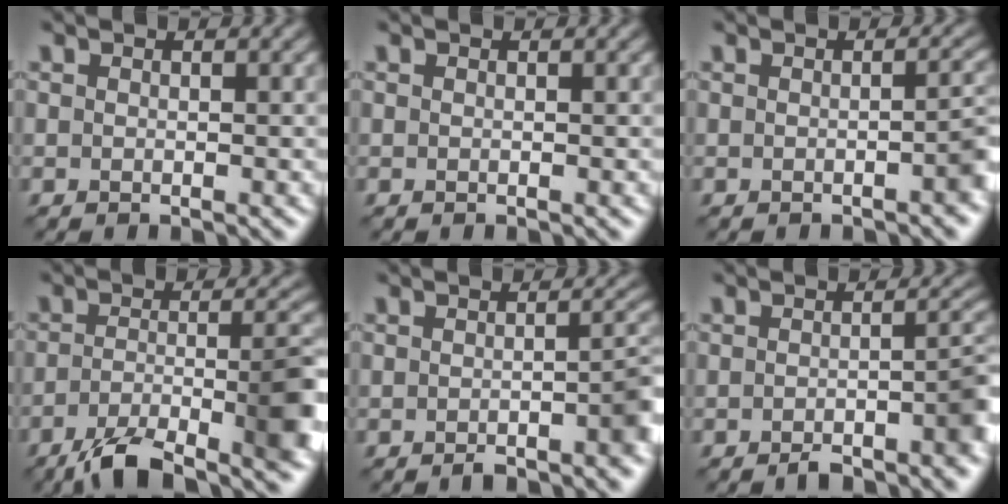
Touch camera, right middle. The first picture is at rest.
{"total": 0.0}
{"total": 2.0, "force": [-0.7, 0.5, 1.8], "torque": [-0.019, 0.008, -0.012]}
{"total": 9.7, "force": [-5.4, 2.7, 7.5], "torque": [-0.123, -0.004, -0.094]}
{"total": 3.4, "force": [-2.0, 0.8, 2.6], "torque": [-0.033, 0.006, -0.033]}
{"total": 4.2, "force": [-2.7, 1.1, 3.0], "torque": [-0.040, 0.006, -0.042]}